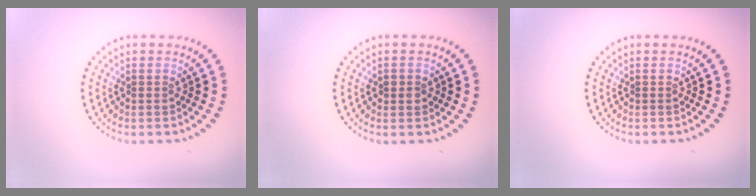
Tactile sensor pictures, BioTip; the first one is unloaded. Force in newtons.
{"total": 1.1, "press": 1.0, "slide": 0.3}
{"total": 0.0}